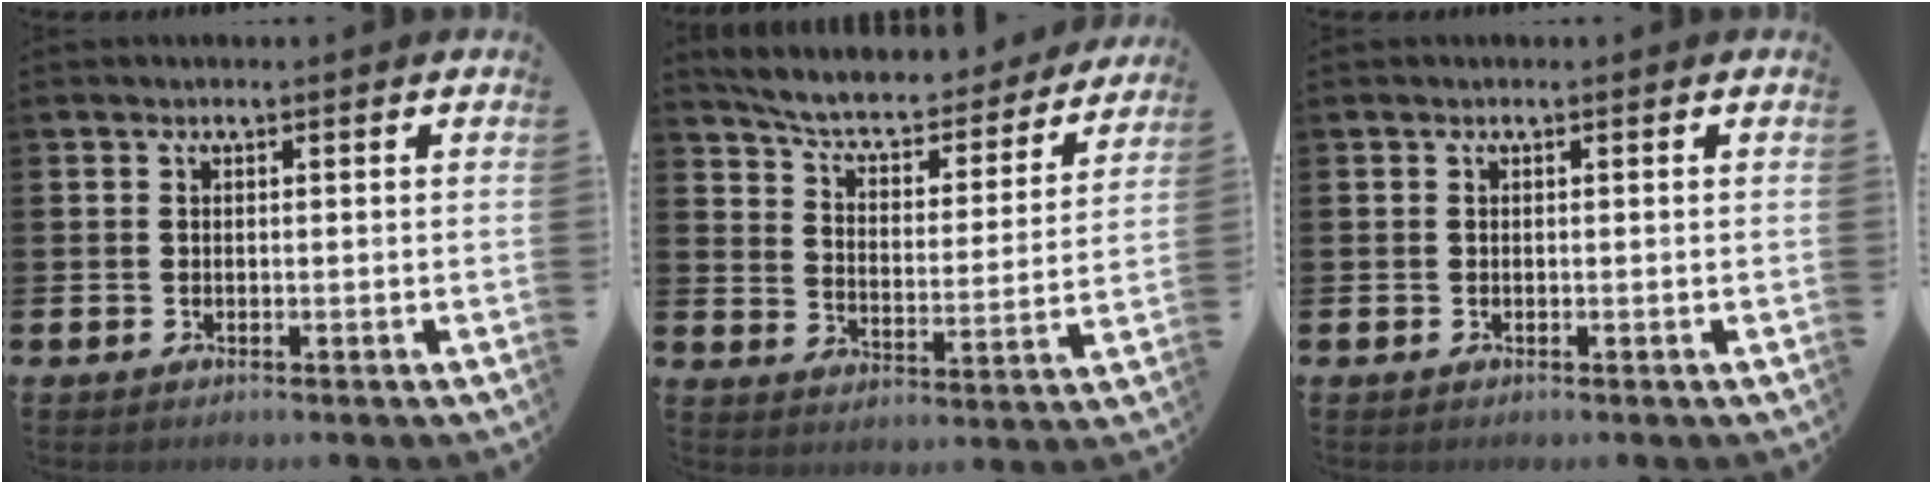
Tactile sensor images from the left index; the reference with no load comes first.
{"total": 6.5, "force": [5.8, 1.8, 2.1], "torque": [-0.065, -0.048, 0.093]}
{"total": 0.0}